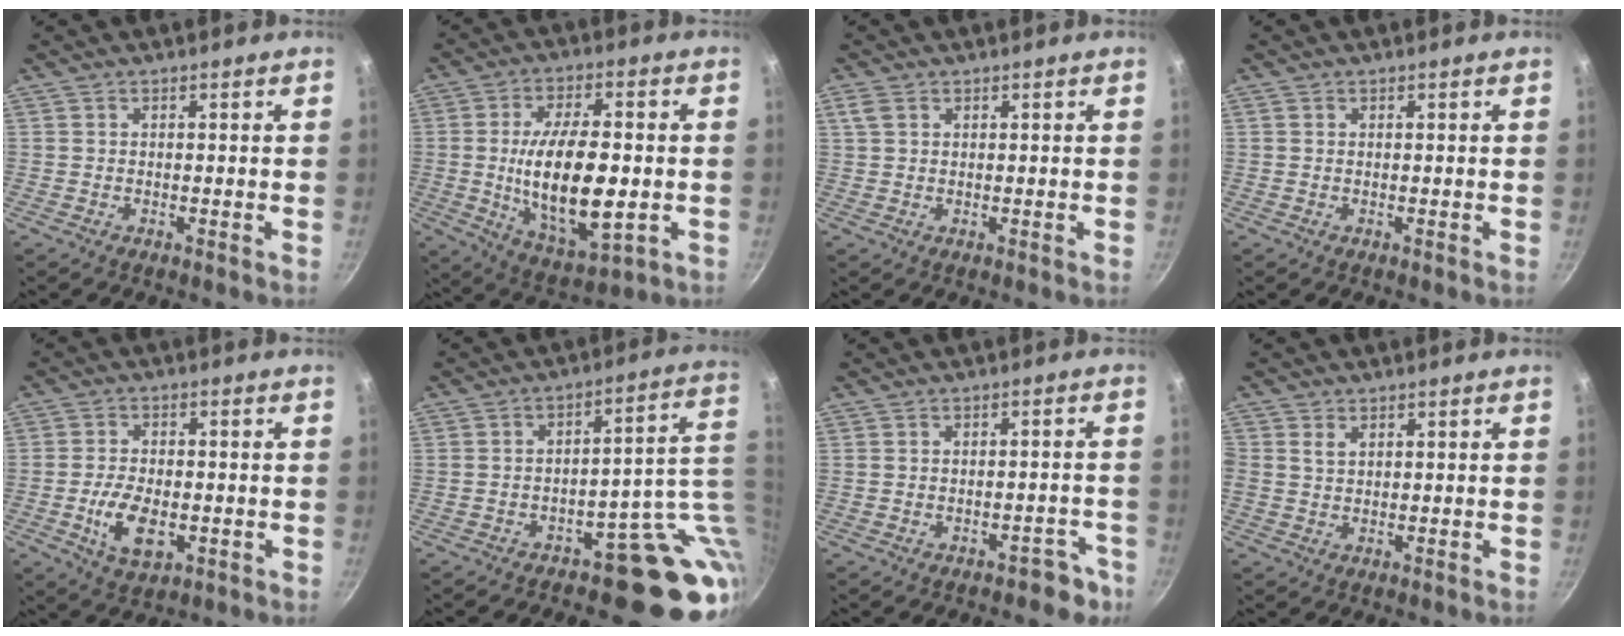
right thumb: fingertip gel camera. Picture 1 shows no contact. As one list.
[{"total": 18.1, "force": [-1.8, 8.1, 16.2], "torque": [-0.272, 0.001, -0.018]}, {"total": 2.3, "force": [1.1, 1.5, 1.4], "torque": [-0.029, 0.002, 0.026]}, {"total": 0.0}, {"total": 8.9, "force": [-2.2, 5.0, 7.1], "torque": [-0.124, 0.005, -0.034]}, {"total": 14.1, "force": [-4.1, 8.5, 10.6], "torque": [-0.041, 0.039, -0.053]}, {"total": 4.9, "force": [-3.4, 2.8, 2.1], "torque": [0.012, 0.049, -0.019]}, {"total": 2.2, "force": [0.9, 1.6, 1.2], "torque": [-0.018, 0.000, 0.017]}]